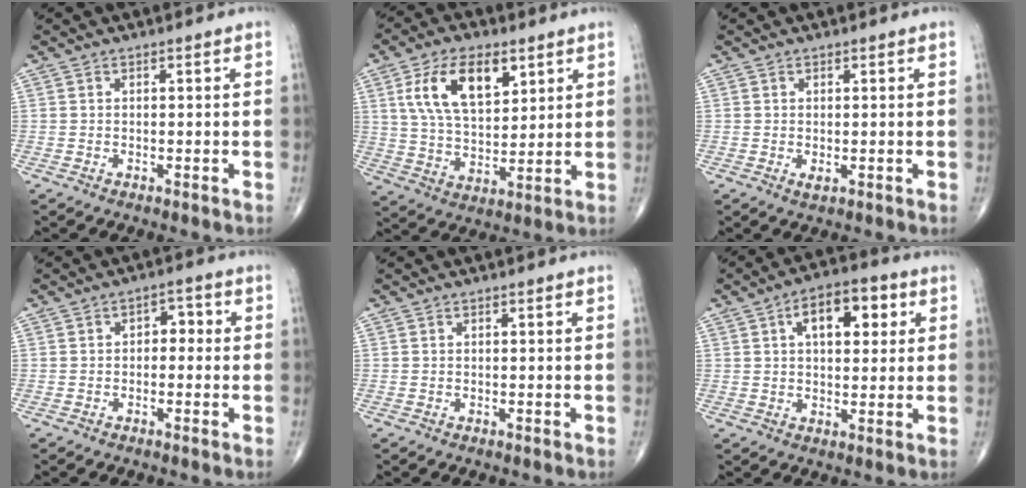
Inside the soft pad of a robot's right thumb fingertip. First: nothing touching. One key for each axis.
{"total": 13.8, "fx": 5.9, "fy": 7.2, "fz": 10.2, "tx": -0.170, "ty": -0.017, "tz": 0.115}
{"total": 0.9, "fx": 0.0, "fy": 0.4, "fz": 0.8, "tx": -0.015, "ty": -0.005, "tz": 0.001}
{"total": 3.0, "fx": -0.1, "fy": 2.1, "fz": 2.2, "tx": -0.009, "ty": 0.014, "tz": -0.013}
{"total": 0.0}
{"total": 10.6, "fx": 3.5, "fy": 5.6, "fz": 8.3, "tx": -0.095, "ty": 0.010, "tz": 0.048}